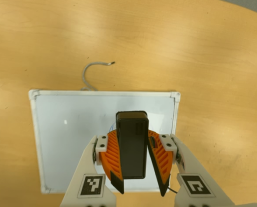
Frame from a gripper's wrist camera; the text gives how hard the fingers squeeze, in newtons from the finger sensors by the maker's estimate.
{"total": 9.5, "left": 9.0, "right": 10.1}